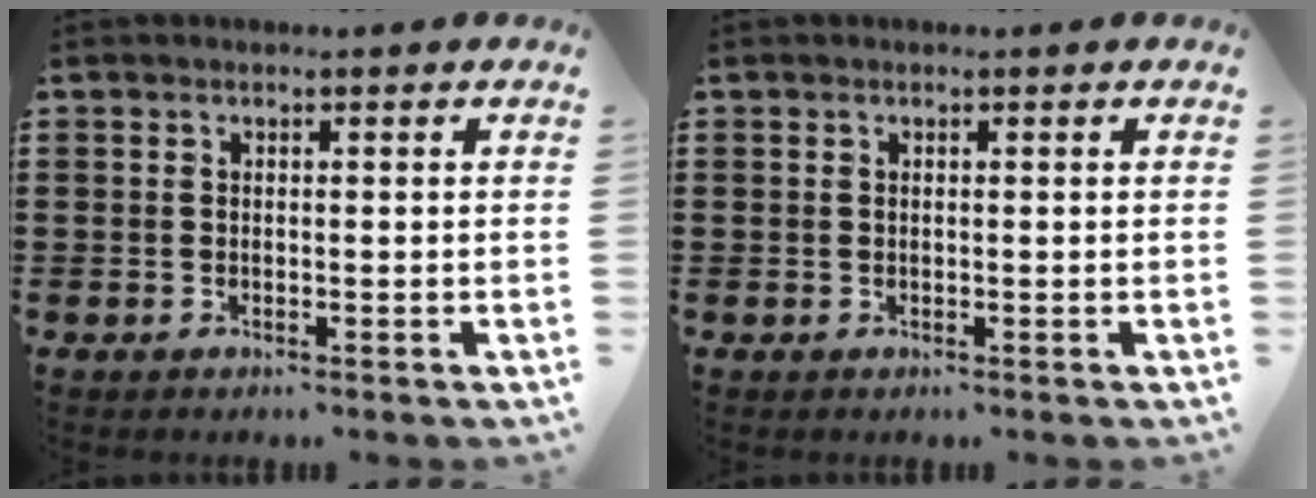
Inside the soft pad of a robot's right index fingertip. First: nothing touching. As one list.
[{"total": 0.0}]